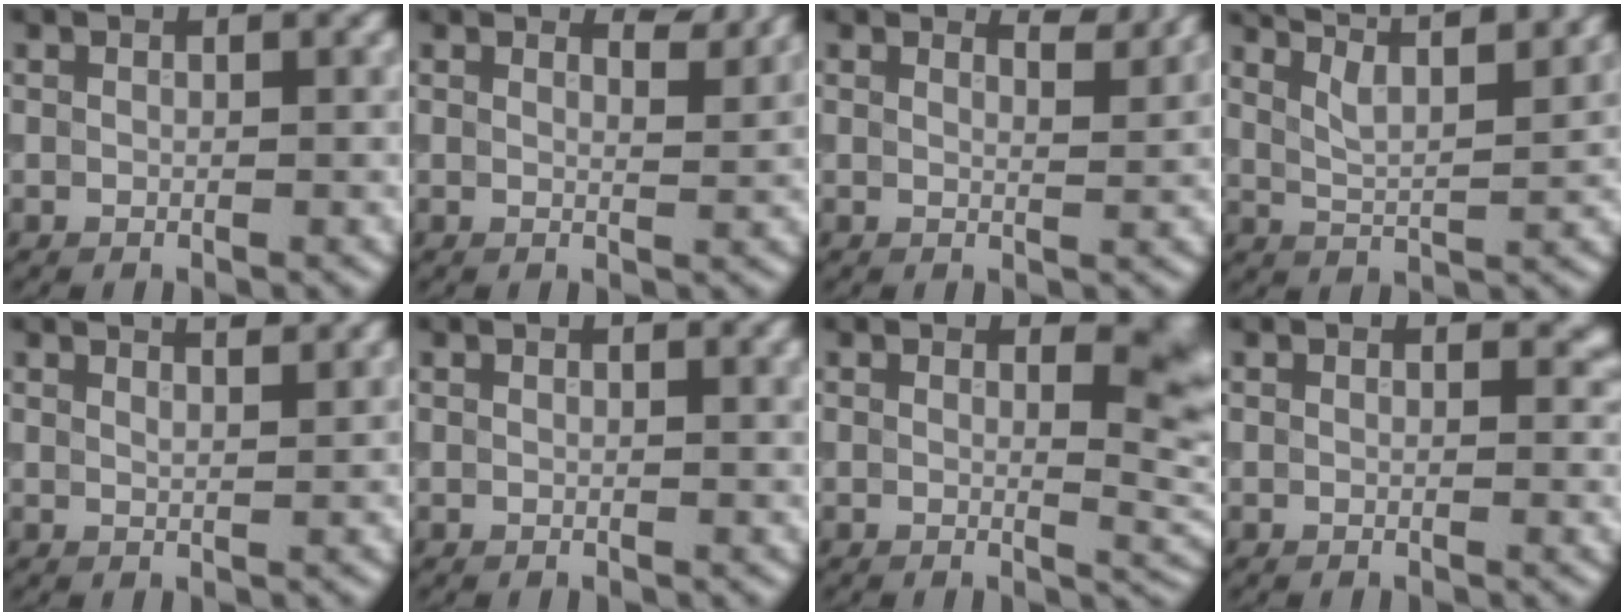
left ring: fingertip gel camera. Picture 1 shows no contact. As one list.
[{"total": 2.0, "force": [1.9, 0.2, 0.7], "torque": [-0.010, -0.005, 0.019]}, {"total": 2.2, "force": [2.1, 0.3, 0.7], "torque": [-0.007, -0.006, 0.020]}, {"total": 10.0, "force": [7.5, 3.1, 5.9], "torque": [-0.085, 0.031, 0.084]}, {"total": 3.6, "force": [2.8, 1.3, 1.8], "torque": [0.003, 0.024, 0.004]}, {"total": 1.4, "force": [0.8, 0.5, 1.0], "torque": [-0.005, 0.003, 0.007]}, {"total": 4.7, "force": [1.4, 1.8, 4.1], "torque": [-0.033, -0.008, 0.019]}, {"total": 0.9, "force": [0.5, 0.5, 0.5], "torque": [-0.002, -0.006, 0.008]}]